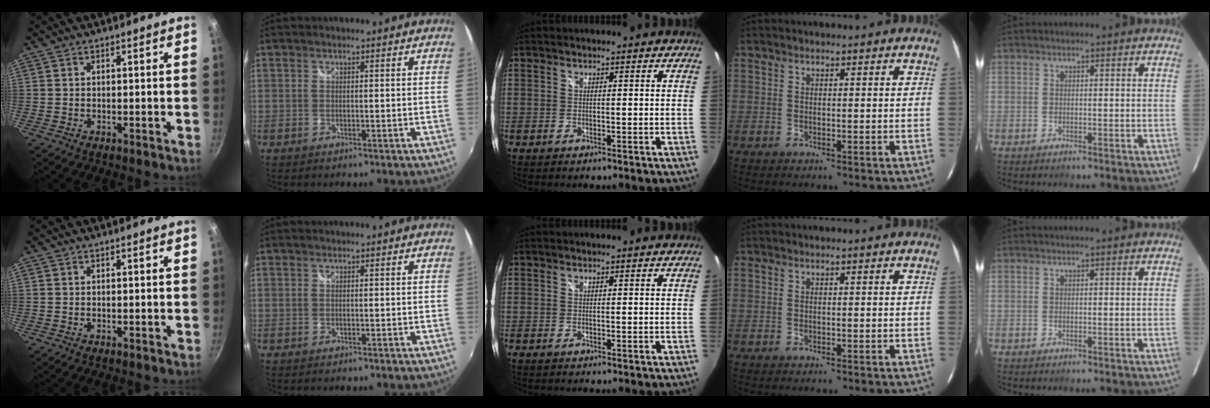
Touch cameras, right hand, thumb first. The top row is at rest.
{}